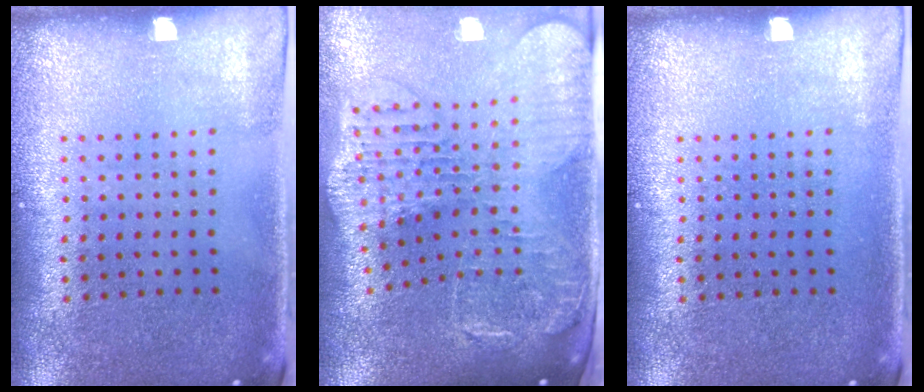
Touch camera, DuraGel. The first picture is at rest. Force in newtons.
{"total": 2.9, "press": 2.5, "slide": 1.5}
{"total": 0.0}